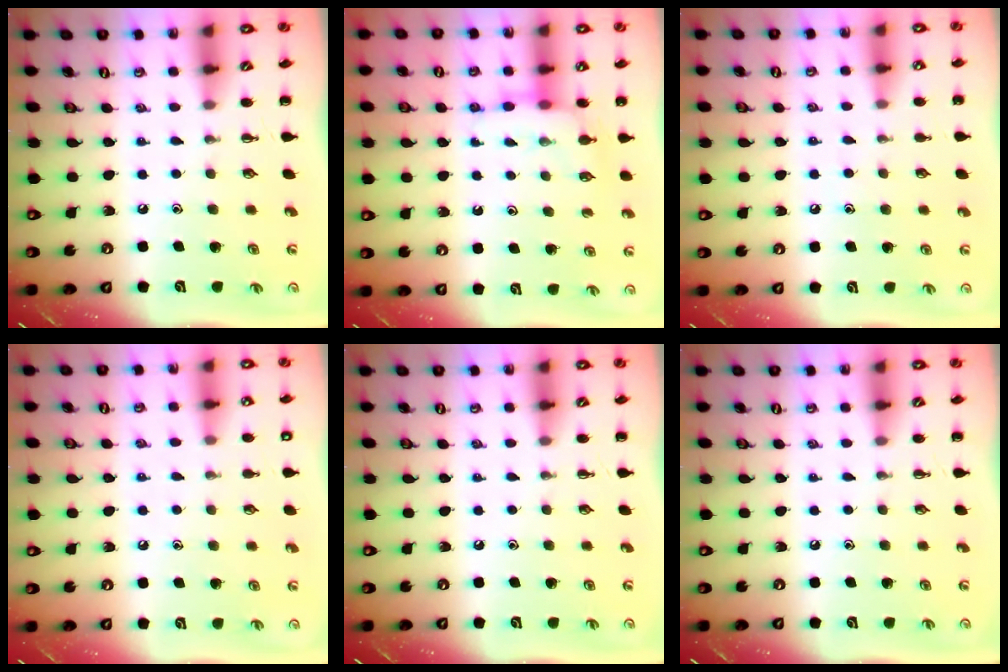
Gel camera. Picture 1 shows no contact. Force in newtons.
{"total": 8.4, "press": 8.4, "slide": 0.5}
{"total": 5.1, "press": 4.9, "slide": 1.4}
{"total": 6.8, "press": 6.4, "slide": 2.1}
{"total": 0.0}
{"total": 0.0}